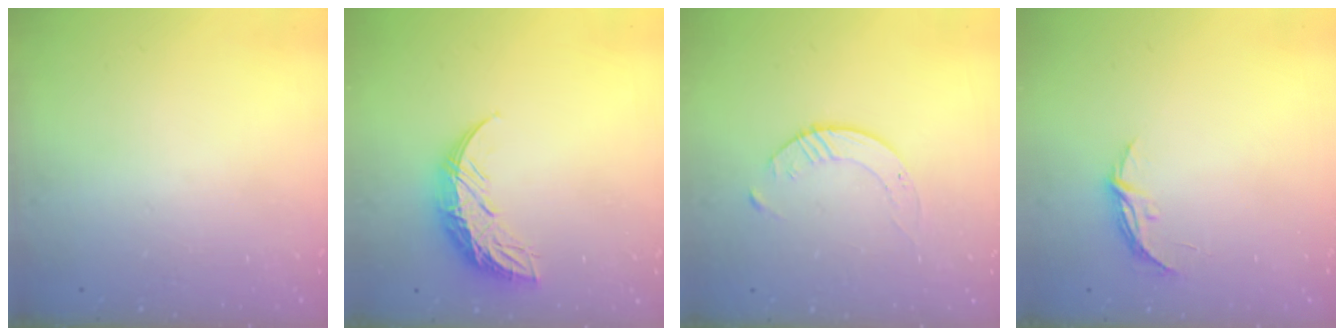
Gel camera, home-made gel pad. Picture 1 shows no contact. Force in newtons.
{"total": 11.3, "press": 11.3, "slide": 0.3}
{"total": 3.6, "press": 3.5, "slide": 0.4}
{"total": 4.2, "press": 4.2, "slide": 0.3}